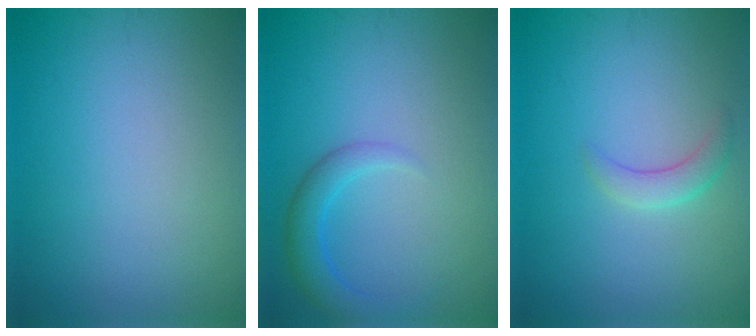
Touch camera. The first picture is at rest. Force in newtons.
{"total": 2.7, "press": 2.7, "slide": 0.2}
{"total": 1.8, "press": 1.8, "slide": 0.2}